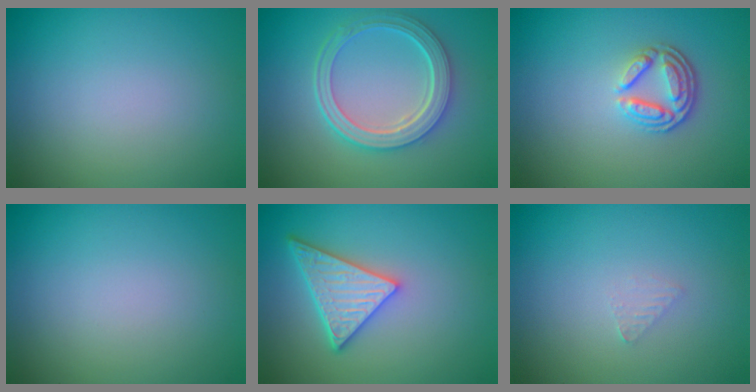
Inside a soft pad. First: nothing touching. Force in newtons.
{"total": 5.5, "press": 4.2, "slide": 3.5}
{"total": 3.7, "press": 2.8, "slide": 2.5}
{"total": 0.0}
{"total": 4.7, "press": 4.2, "slide": 2.2}
{"total": 0.8, "press": 0.8, "slide": 0.1}